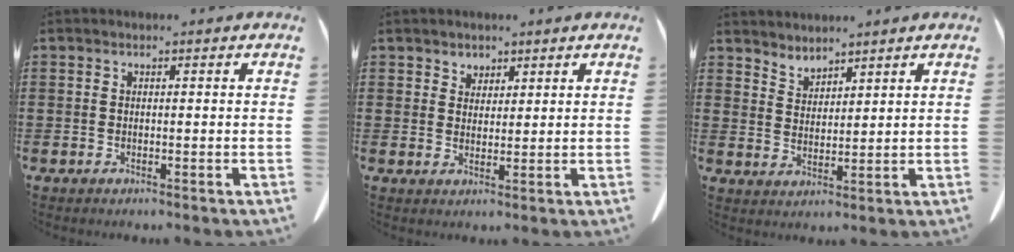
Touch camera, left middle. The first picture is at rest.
{"total": 2.3, "force": [1.9, 1.3, 0.0], "torque": [-0.008, 0.005, 0.037]}
{"total": 3.1, "force": [3.1, 0.4, -0.4], "torque": [-0.003, -0.012, 0.060]}